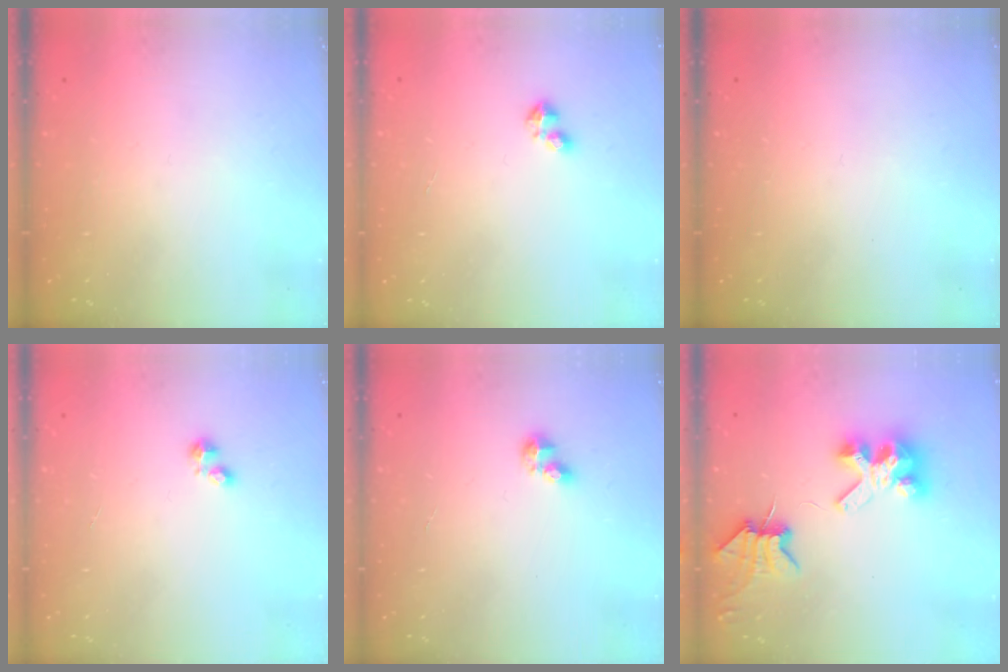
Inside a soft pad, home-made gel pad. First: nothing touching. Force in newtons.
{"total": 2.4, "press": 2.4, "slide": 0.4}
{"total": 0.0}
{"total": 1.9, "press": 1.8, "slide": 0.2}
{"total": 4.0, "press": 3.9, "slide": 0.5}
{"total": 7.0, "press": 7.0, "slide": 0.9}